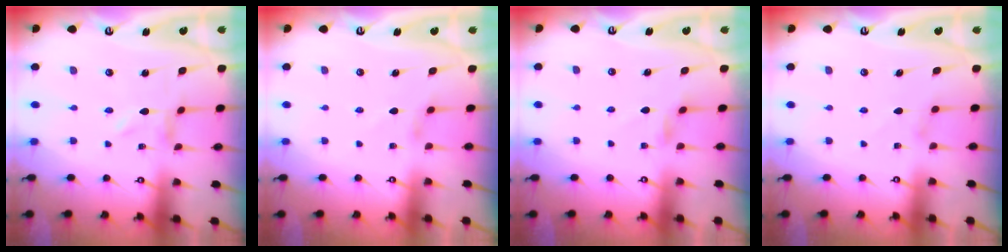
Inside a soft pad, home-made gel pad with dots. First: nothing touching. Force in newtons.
{"total": 1.8, "press": 1.8, "slide": 0.4}
{"total": 3.2, "press": 3.2, "slide": 0.5}
{"total": 3.1, "press": 3.1, "slide": 0.4}